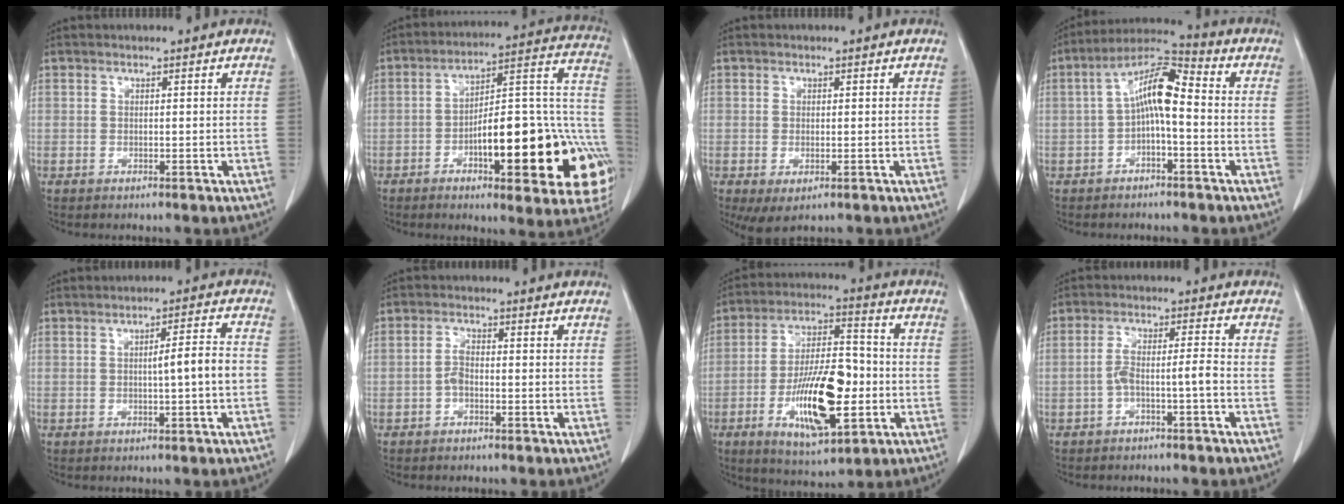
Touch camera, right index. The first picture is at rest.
{"total": 25.8, "force": [-8.0, 6.9, 23.5], "torque": [-0.224, 0.026, -0.101]}
{"total": 3.5, "force": [-1.3, 1.6, 2.8], "torque": [-0.050, -0.013, -0.011]}
{"total": 8.9, "force": [-0.3, 2.5, 8.6], "torque": [-0.158, 0.037, -0.010]}
{"total": 5.0, "force": [-0.7, 0.1, 5.0], "torque": [-0.075, 0.011, -0.010]}
{"total": 2.1, "force": [-0.9, 0.9, 1.7], "torque": [-0.031, 0.005, -0.019]}
{"total": 15.7, "force": [-4.1, 5.1, 14.3], "torque": [-0.261, 0.002, -0.065]}
{"total": 4.2, "force": [-1.9, 0.0, 3.7], "torque": [-0.074, 0.018, -0.030]}